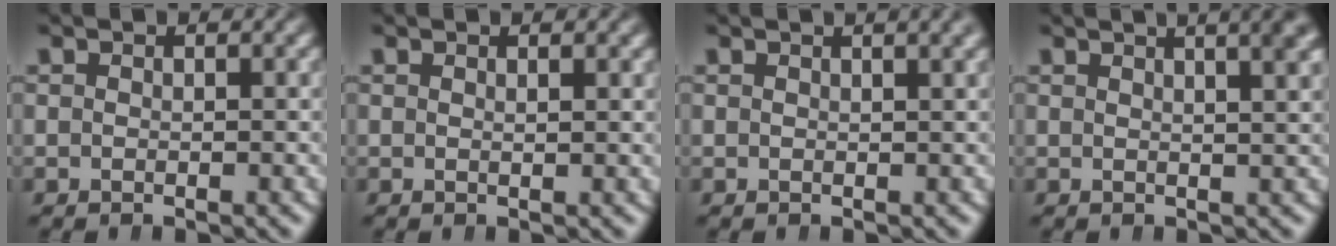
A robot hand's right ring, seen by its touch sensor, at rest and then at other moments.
{"total": 1.0, "force": [0.5, -0.8, 0.3], "torque": [0.000, -0.001, 0.009]}
{"total": 1.5, "force": [1.1, -0.5, 0.8], "torque": [0.000, 0.009, 0.015]}
{"total": 5.4, "force": [3.0, 1.2, 4.4], "torque": [-0.031, 0.020, 0.040]}